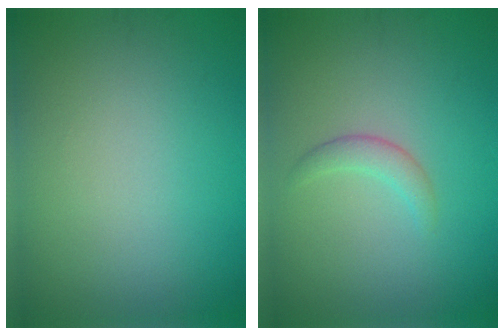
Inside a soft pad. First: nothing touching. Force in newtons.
{"total": 1.6, "press": 1.6, "slide": 0.2}